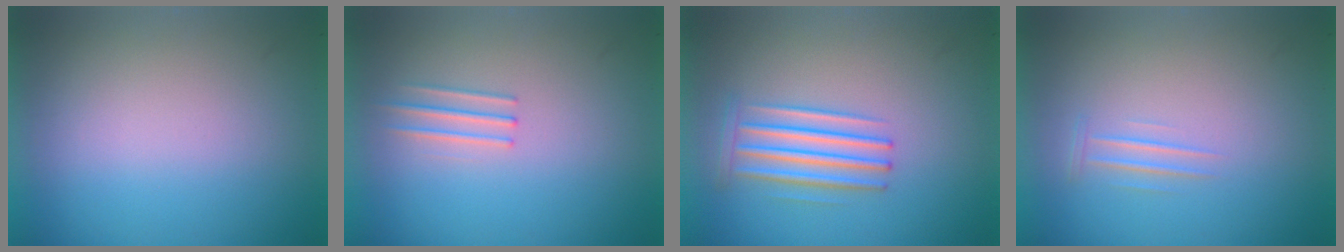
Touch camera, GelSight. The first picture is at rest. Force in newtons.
{"total": 1.2}
{"total": 2.8}
{"total": 1.0}